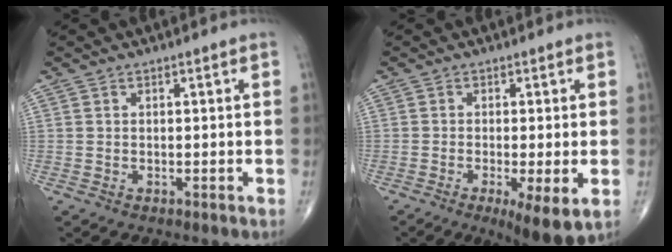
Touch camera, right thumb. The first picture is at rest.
{"total": 7.6, "force": [-2.5, 1.7, 7.0], "torque": [-0.111, -0.020, -0.039]}